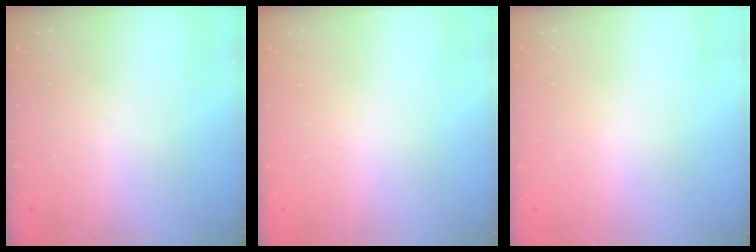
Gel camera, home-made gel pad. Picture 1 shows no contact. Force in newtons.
{"total": 2.5, "press": 2.5, "slide": 0.2}
{"total": 2.6, "press": 2.6, "slide": 0.2}